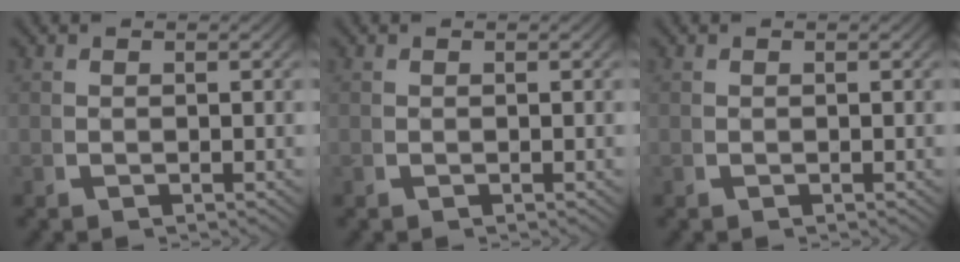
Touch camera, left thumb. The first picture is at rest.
{"total": 0.0}
{"total": 0.0}